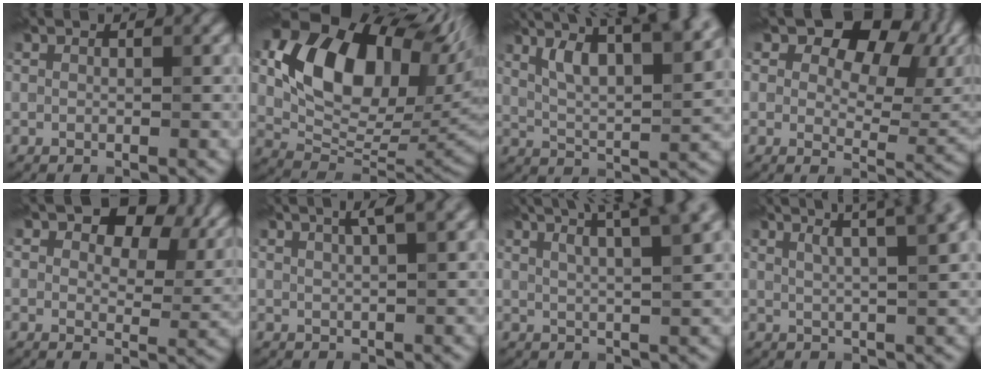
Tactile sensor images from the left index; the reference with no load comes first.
{"total": 13.0, "force": [4.0, 8.3, 9.2], "torque": [-0.169, 0.006, 0.091]}
{"total": 9.6, "force": [5.2, 3.3, 7.4], "torque": [-0.118, 0.025, 0.074]}
{"total": 10.7, "force": [5.3, 6.2, 7.0], "torque": [-0.085, 0.004, 0.088]}
{"total": 8.7, "force": [4.9, 4.5, 5.6], "torque": [-0.090, 0.008, 0.096]}
{"total": 2.4, "force": [1.3, 0.1, 2.0], "torque": [-0.022, 0.013, 0.025]}
{"total": 7.3, "force": [4.3, 1.8, 5.6], "torque": [-0.067, 0.038, 0.042]}
{"total": 5.8, "force": [3.3, 1.7, 4.5], "torque": [-0.057, 0.036, 0.033]}